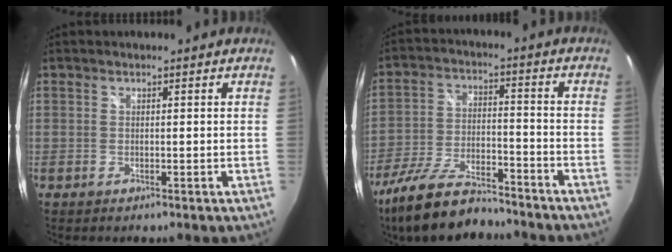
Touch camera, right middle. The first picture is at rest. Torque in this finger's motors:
{"motor_torque": [2.14, 0.00, 0.21, 0.11]}